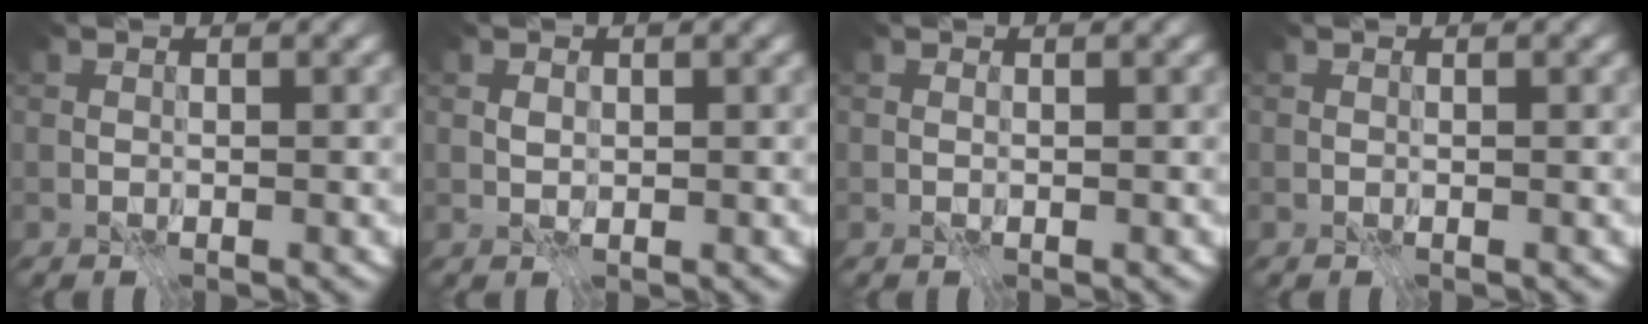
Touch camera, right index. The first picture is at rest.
{"total": 0.8, "force": [0.2, 0.6, 0.5], "torque": [-0.011, 0.000, 0.004]}
{"total": 0.0}
{"total": 0.0}